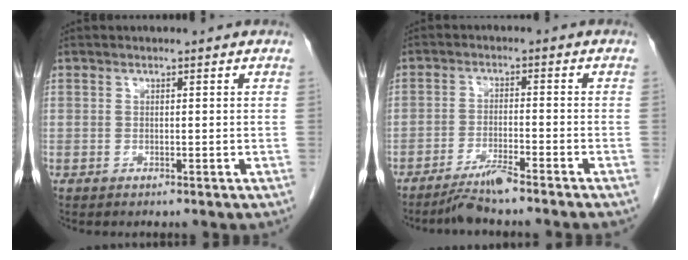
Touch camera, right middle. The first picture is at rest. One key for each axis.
{"total": 4.9, "fx": -4.1, "fy": -0.9, "fz": 2.5, "tx": -0.049, "ty": -0.019, "tz": -0.079}